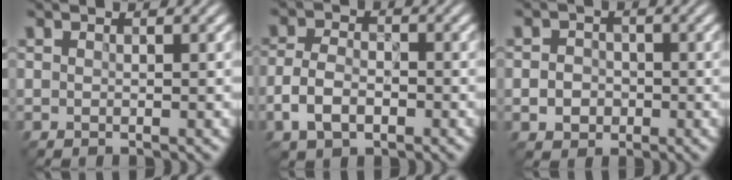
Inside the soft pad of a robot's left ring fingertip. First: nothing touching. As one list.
[{"total": 4.0, "force": [-1.5, 2.6, 2.6], "torque": [-0.055, 0.001, -0.033]}, {"total": 2.4, "force": [-0.6, 2.1, 1.1], "torque": [-0.014, -0.003, -0.017]}]